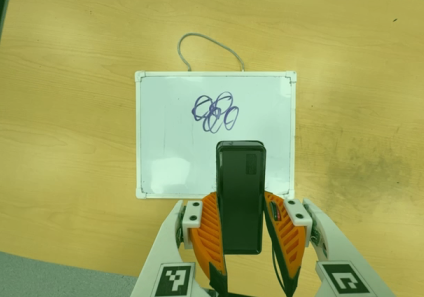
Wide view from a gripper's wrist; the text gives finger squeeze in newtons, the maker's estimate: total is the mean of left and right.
{"total": 4.5, "left": 3.0, "right": 6.0}